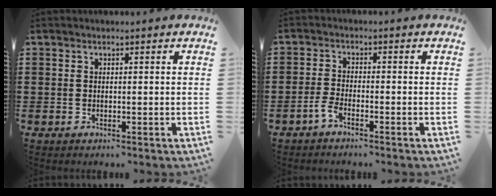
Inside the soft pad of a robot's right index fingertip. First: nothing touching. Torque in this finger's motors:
{"motor_torque": [1.25, 0.89, 0.15, 0.06]}